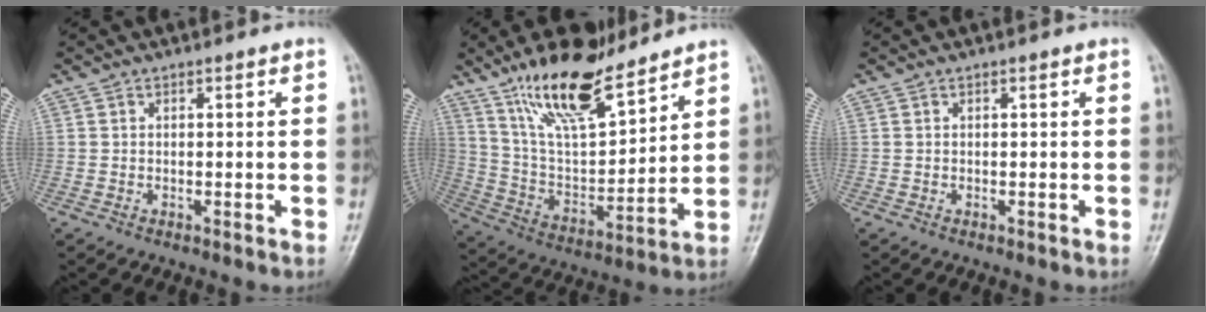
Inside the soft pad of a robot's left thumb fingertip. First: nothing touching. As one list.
[{"total": 17.6, "force": [13.1, 5.4, 10.6], "torque": [-0.158, -0.069, 0.246]}, {"total": 0.0}]